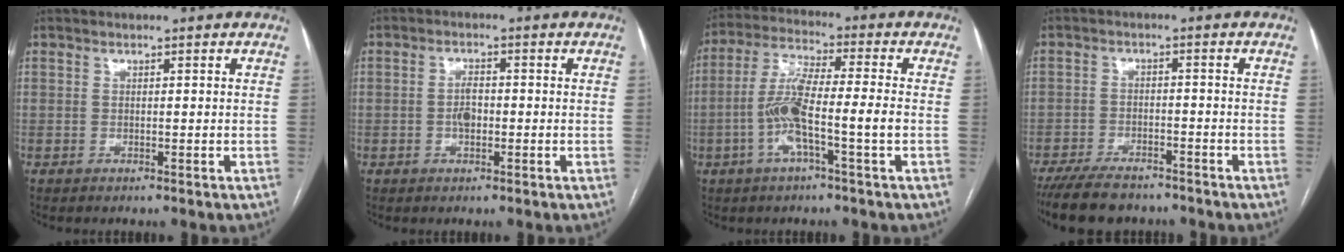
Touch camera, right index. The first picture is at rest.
{"total": 2.7, "force": [-0.5, 1.3, 2.4], "torque": [-0.045, 0.003, -0.009]}
{"total": 9.7, "force": [-2.5, 0.3, 9.4], "torque": [-0.190, 0.011, -0.053]}
{"total": 10.3, "force": [-8.7, 3.2, 4.5], "torque": [-0.073, -0.012, -0.136]}